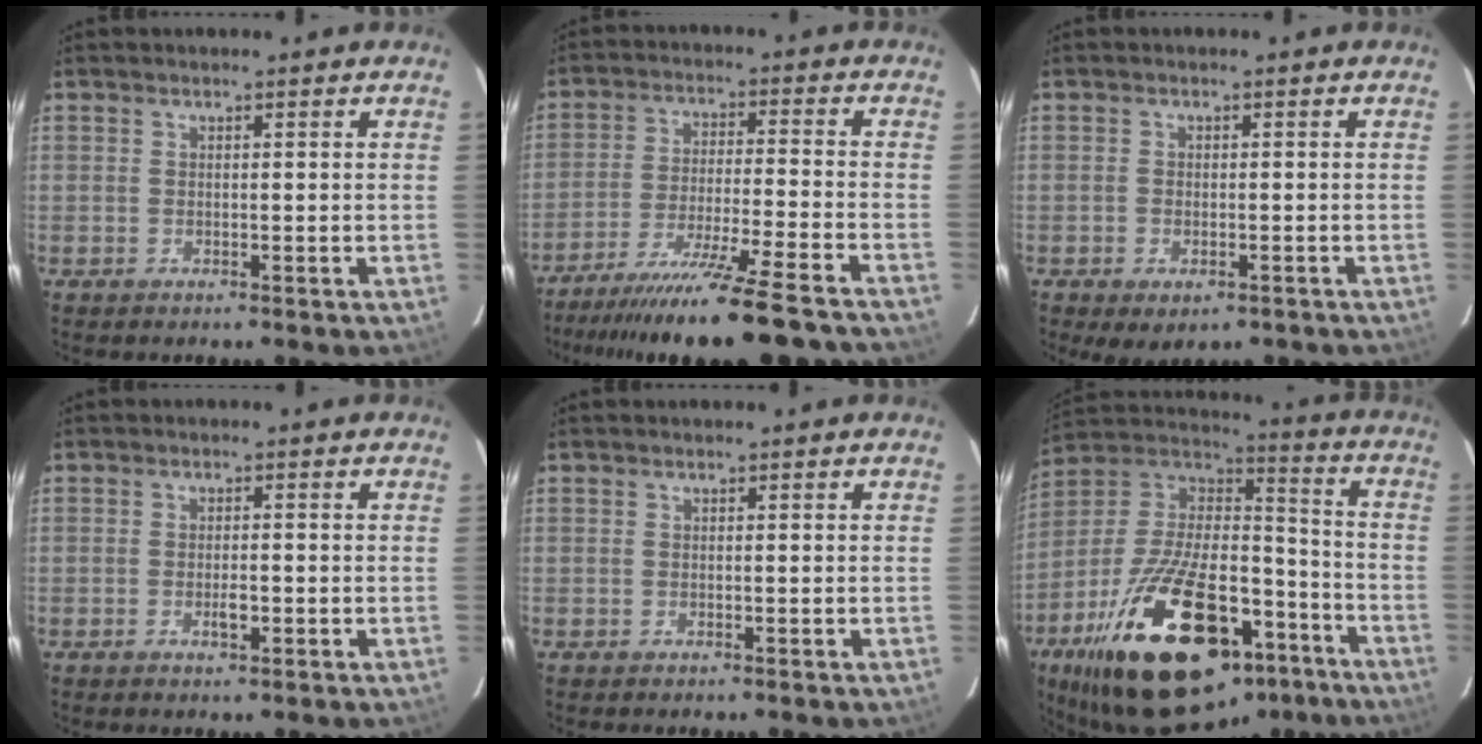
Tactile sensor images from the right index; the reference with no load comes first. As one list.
[{"total": 21.6, "force": [-19.2, -0.7, 9.8], "torque": [-0.185, -0.058, -0.297]}, {"total": 4.8, "force": [-2.7, 2.5, 3.0], "torque": [-0.066, -0.018, -0.039]}, {"total": 2.2, "force": [-0.8, 1.0, 1.9], "torque": [-0.033, 0.000, -0.014]}, {"total": 0.0}, {"total": 34.7, "force": [-20.0, 16.3, 23.2], "torque": [-0.433, 0.005, -0.299]}]